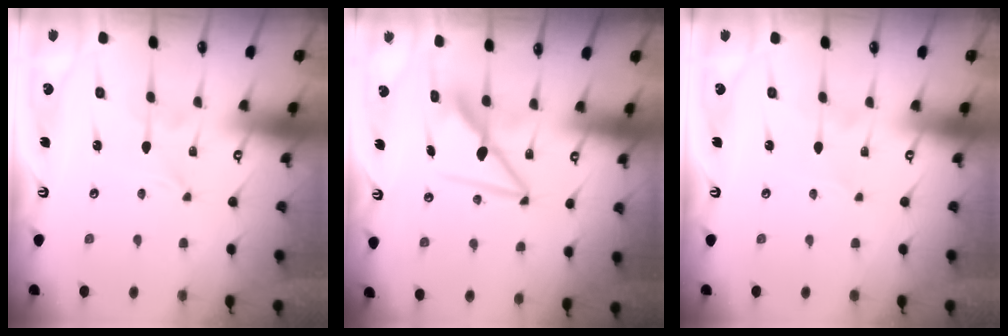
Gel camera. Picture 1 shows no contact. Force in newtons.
{"total": 9.6, "press": 9.6, "slide": 0.8}
{"total": 2.0, "press": 2.0, "slide": 0.3}